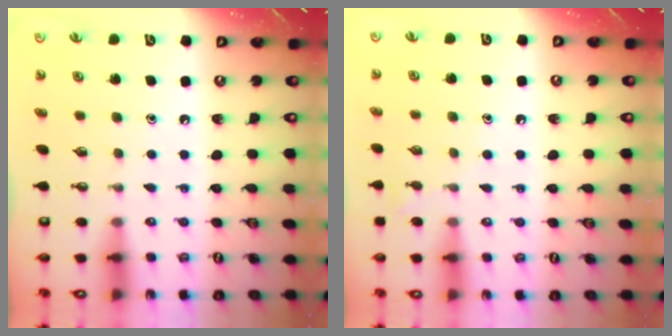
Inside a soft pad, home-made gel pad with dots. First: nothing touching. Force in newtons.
{"total": 6.9, "press": 6.8, "slide": 0.7}